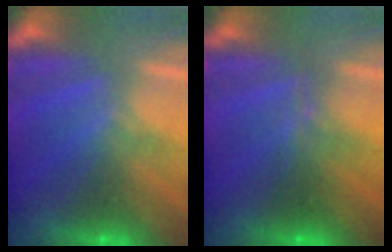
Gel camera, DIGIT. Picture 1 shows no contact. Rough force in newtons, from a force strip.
{"total": 2.3}